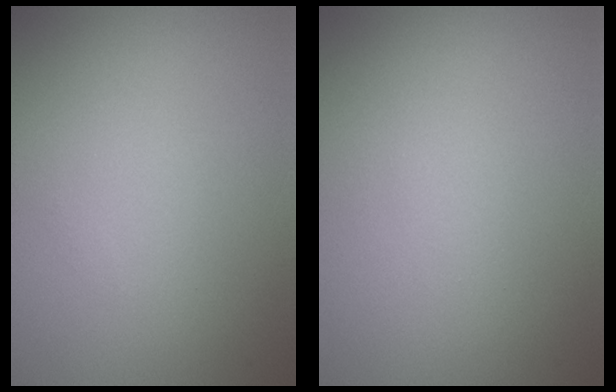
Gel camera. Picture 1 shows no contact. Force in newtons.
{"total": 0.0}